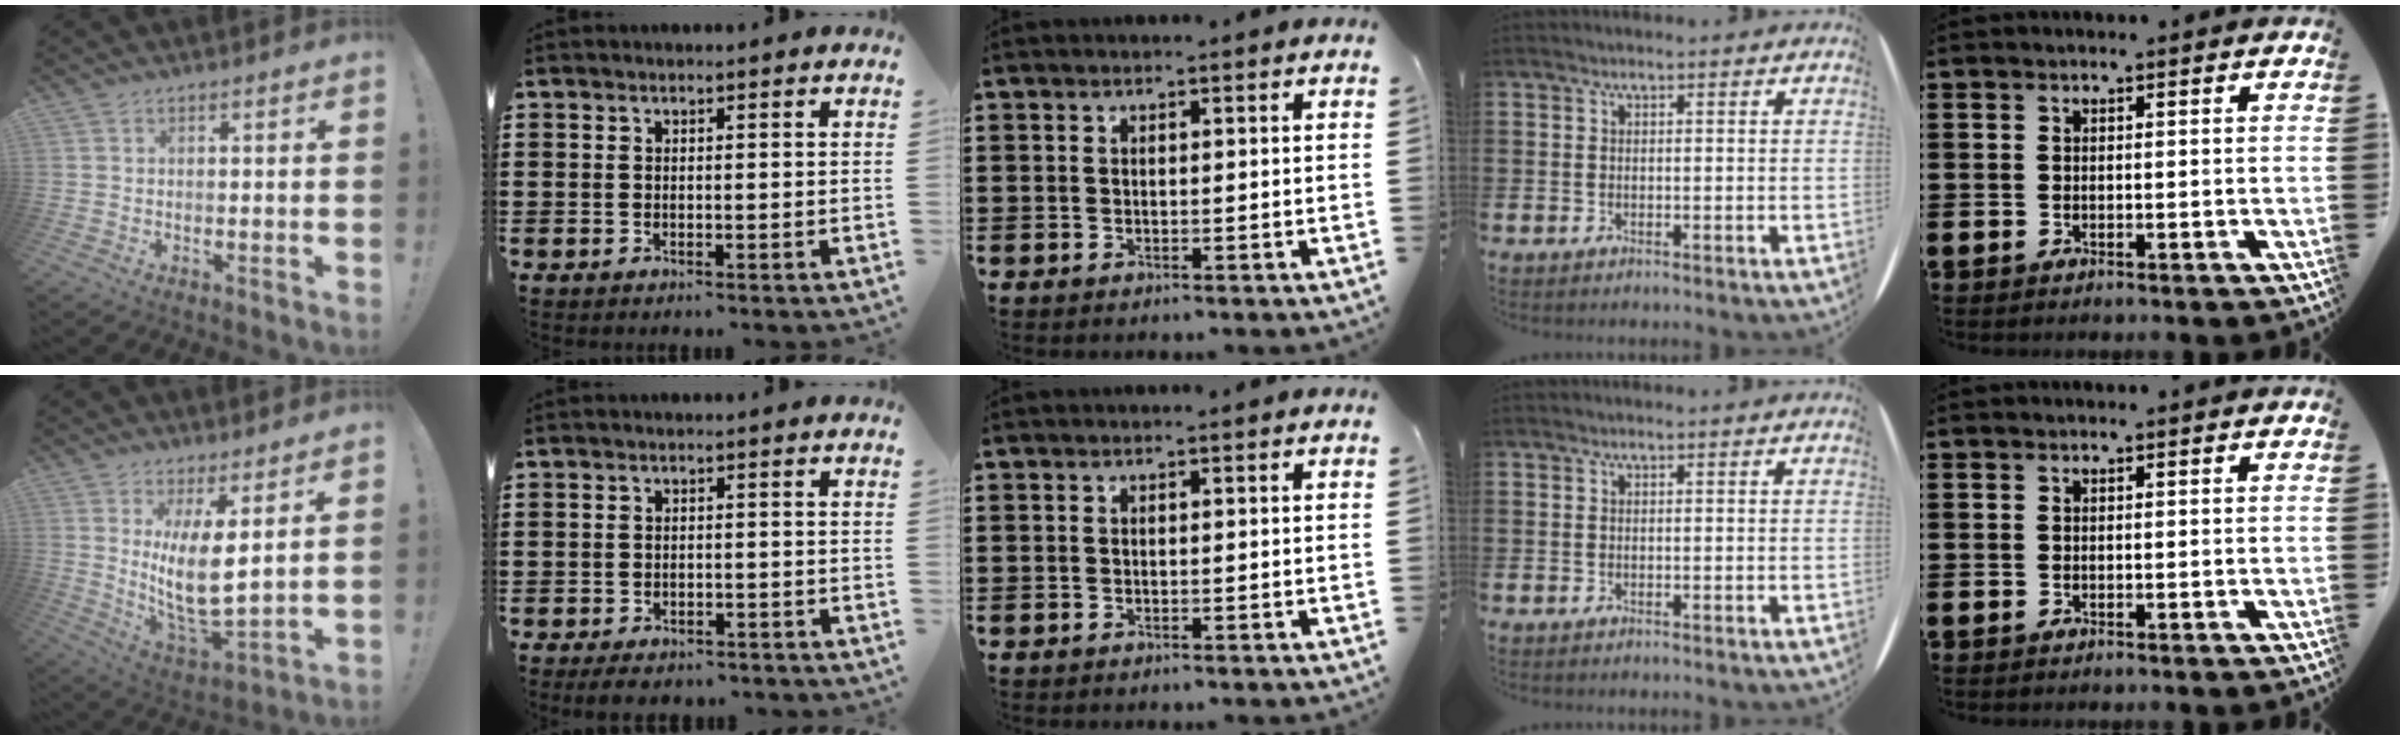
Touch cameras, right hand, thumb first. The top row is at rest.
{"thumb": {"total": 13.2, "force": [4.4, 4.0, 11.8], "torque": [-0.220, -0.052, 0.072]}, "index": {"total": 2.4, "force": [-2.3, 0.4, 0.6], "torque": [-0.021, -0.003, -0.049]}}